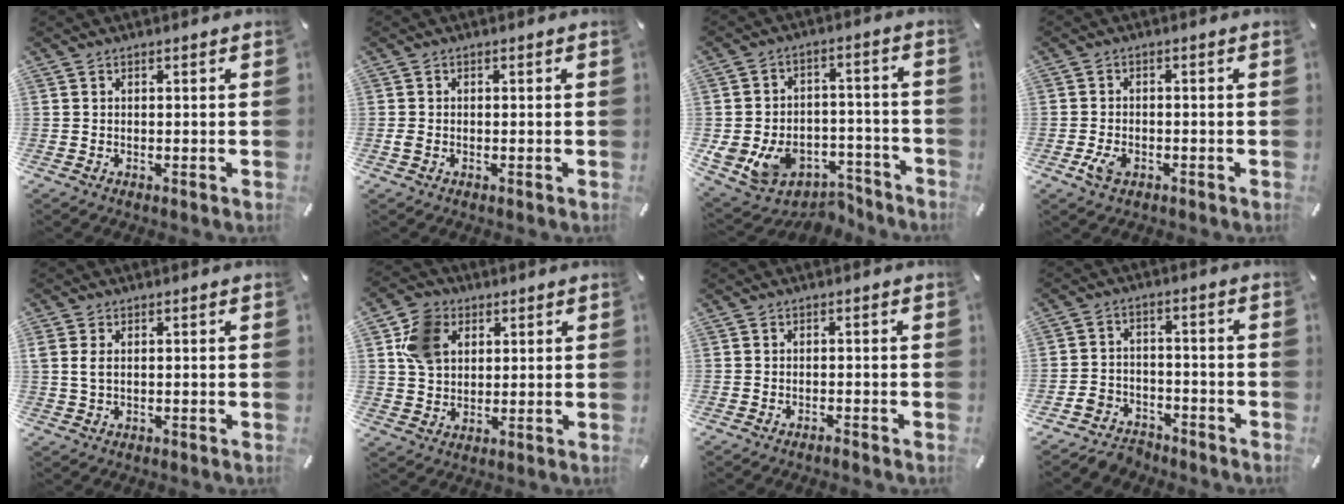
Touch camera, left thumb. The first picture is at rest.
{"total": 0.9, "force": [-0.3, 0.5, 0.7], "torque": [-0.013, 0.001, -0.005]}
{"total": 11.0, "force": [-4.8, 9.1, 3.8], "torque": [-0.055, 0.022, -0.073]}
{"total": 3.6, "force": [-1.7, 2.2, 2.3], "torque": [-0.058, 0.001, -0.034]}
{"total": 2.5, "force": [0.7, 1.5, 1.8], "torque": [-0.039, 0.003, 0.012]}
{"total": 9.9, "force": [3.7, 7.9, 4.6], "torque": [-0.107, 0.017, 0.074]}
{"total": 1.1, "force": [-1.0, 0.2, 0.4], "torque": [-0.011, -0.002, -0.018]}
{"total": 6.2, "force": [-5.1, 3.3, 0.9], "torque": [-0.011, 0.031, -0.099]}